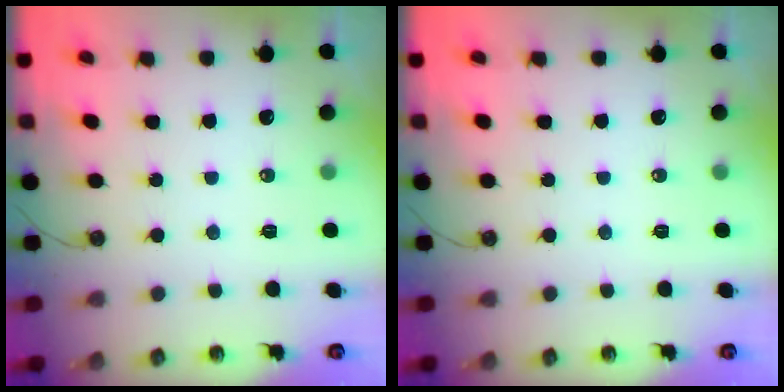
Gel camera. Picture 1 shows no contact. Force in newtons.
{"total": 0.0}